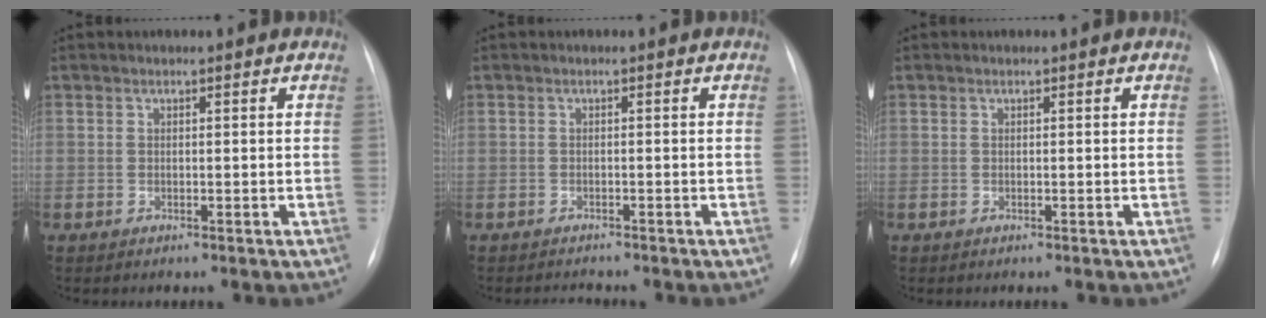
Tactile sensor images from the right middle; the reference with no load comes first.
{"total": 1.3, "force": [-1.3, 0.0, 0.0], "torque": [-0.003, -0.009, -0.016]}
{"total": 0.0}